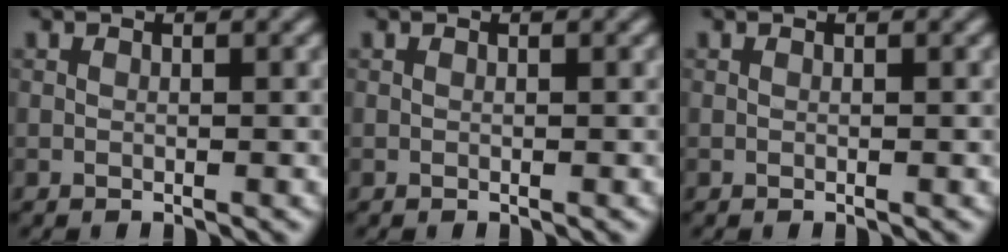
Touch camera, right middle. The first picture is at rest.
{"total": 0.0}
{"total": 0.0}